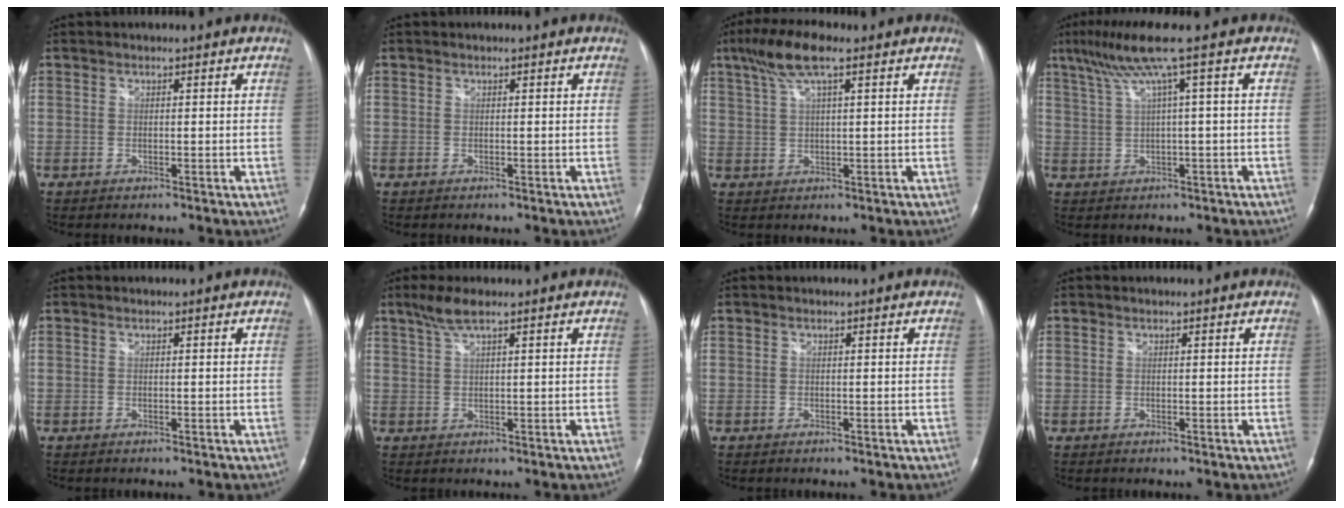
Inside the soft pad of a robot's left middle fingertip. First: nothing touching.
{"total": 0.0}
{"total": 6.9, "force": [4.0, 1.0, 5.5], "torque": [-0.121, 0.023, 0.077]}
{"total": 6.7, "force": [3.2, -1.4, 5.8], "torque": [-0.115, 0.029, 0.064]}
{"total": 0.0}
{"total": 3.5, "force": [2.4, 0.2, 2.4], "torque": [-0.060, 0.009, 0.052]}
{"total": 0.0}
{"total": 0.0}